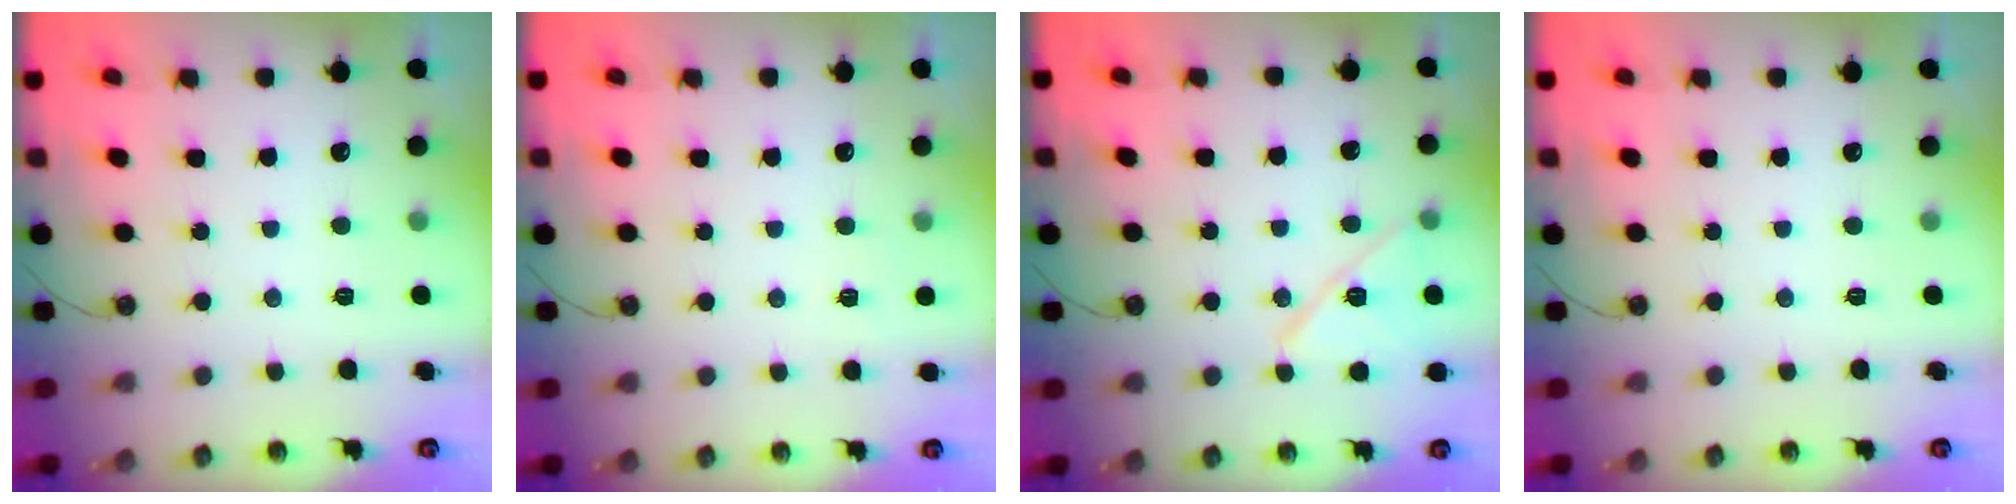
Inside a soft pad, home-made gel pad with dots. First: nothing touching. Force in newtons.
{"total": 3.5, "press": 3.5, "slide": 0.7}
{"total": 12.7, "press": 12.7, "slide": 0.7}
{"total": 0.0}